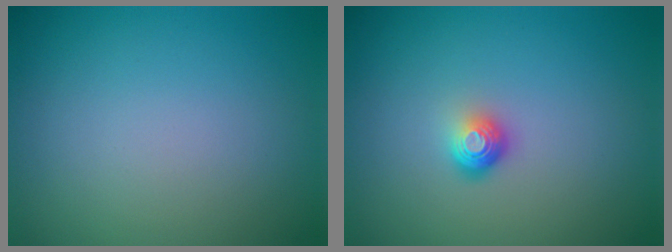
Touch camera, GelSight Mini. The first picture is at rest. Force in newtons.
{"total": 1.8, "press": 1.2, "slide": 1.4}